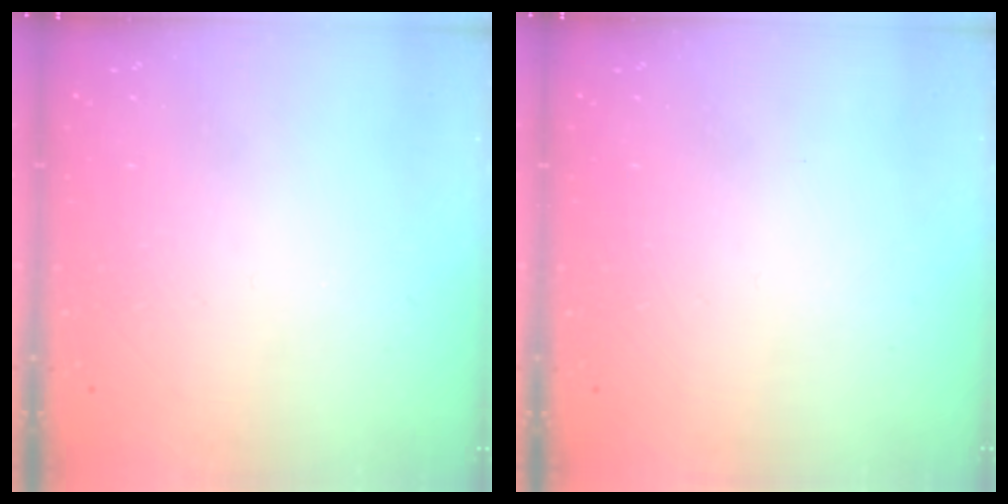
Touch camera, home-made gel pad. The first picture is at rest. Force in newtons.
{"total": 0.0}